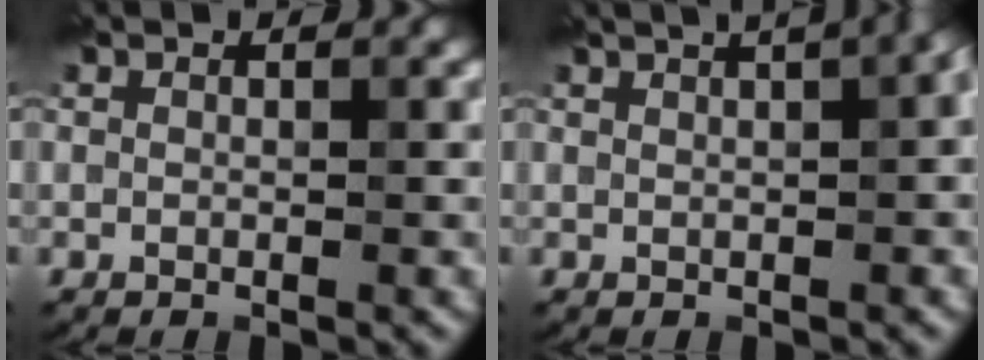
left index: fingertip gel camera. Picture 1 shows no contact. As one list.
[{"total": 7.2, "force": [3.5, 2.7, 5.7], "torque": [-0.058, 0.042, 0.033]}]